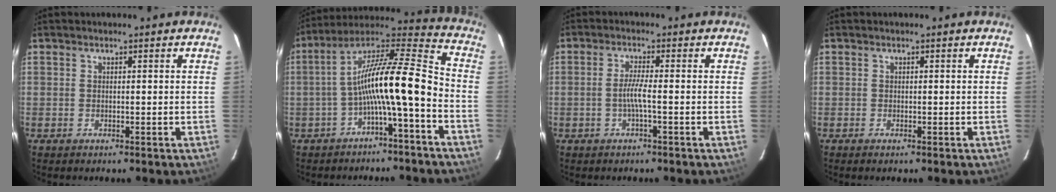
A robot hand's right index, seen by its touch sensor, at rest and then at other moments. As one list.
[{"total": 15.0, "force": [-4.9, 1.7, 14.0], "torque": [-0.257, 0.018, -0.092]}, {"total": 3.0, "force": [-1.0, -0.5, 2.7], "torque": [-0.056, -0.002, -0.019]}, {"total": 0.0}]